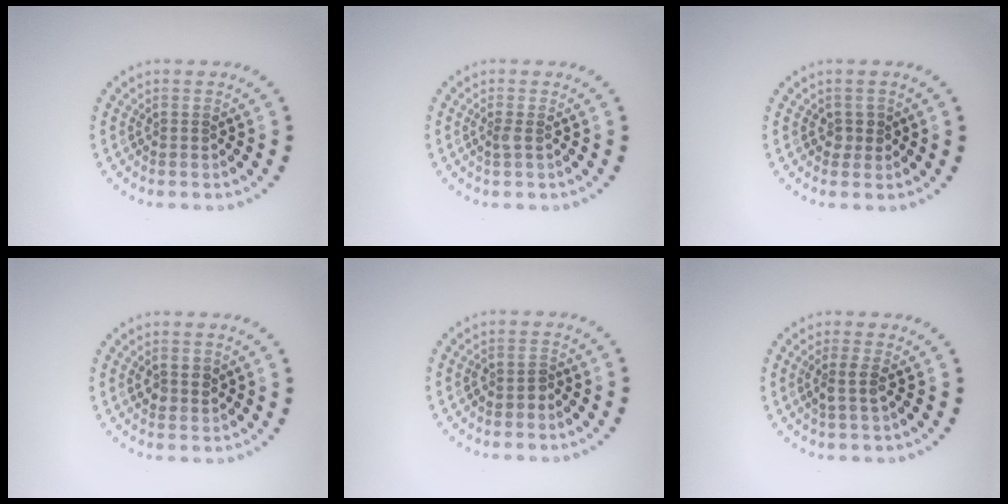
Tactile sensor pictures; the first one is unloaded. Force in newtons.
{"total": 0.7, "press": 0.6, "slide": 0.3}
{"total": 1.0, "press": 0.9, "slide": 0.5}
{"total": 1.6, "press": 1.5, "slide": 0.4}
{"total": 1.1, "press": 1.0, "slide": 0.4}
{"total": 1.5, "press": 1.2, "slide": 0.9}